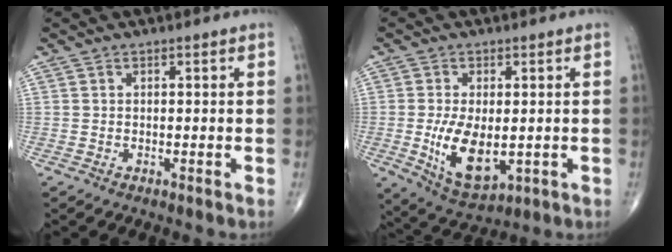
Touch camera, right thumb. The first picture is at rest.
{"total": 10.5, "force": [-1.3, 5.4, 8.9], "torque": [-0.152, -0.019, -0.006]}